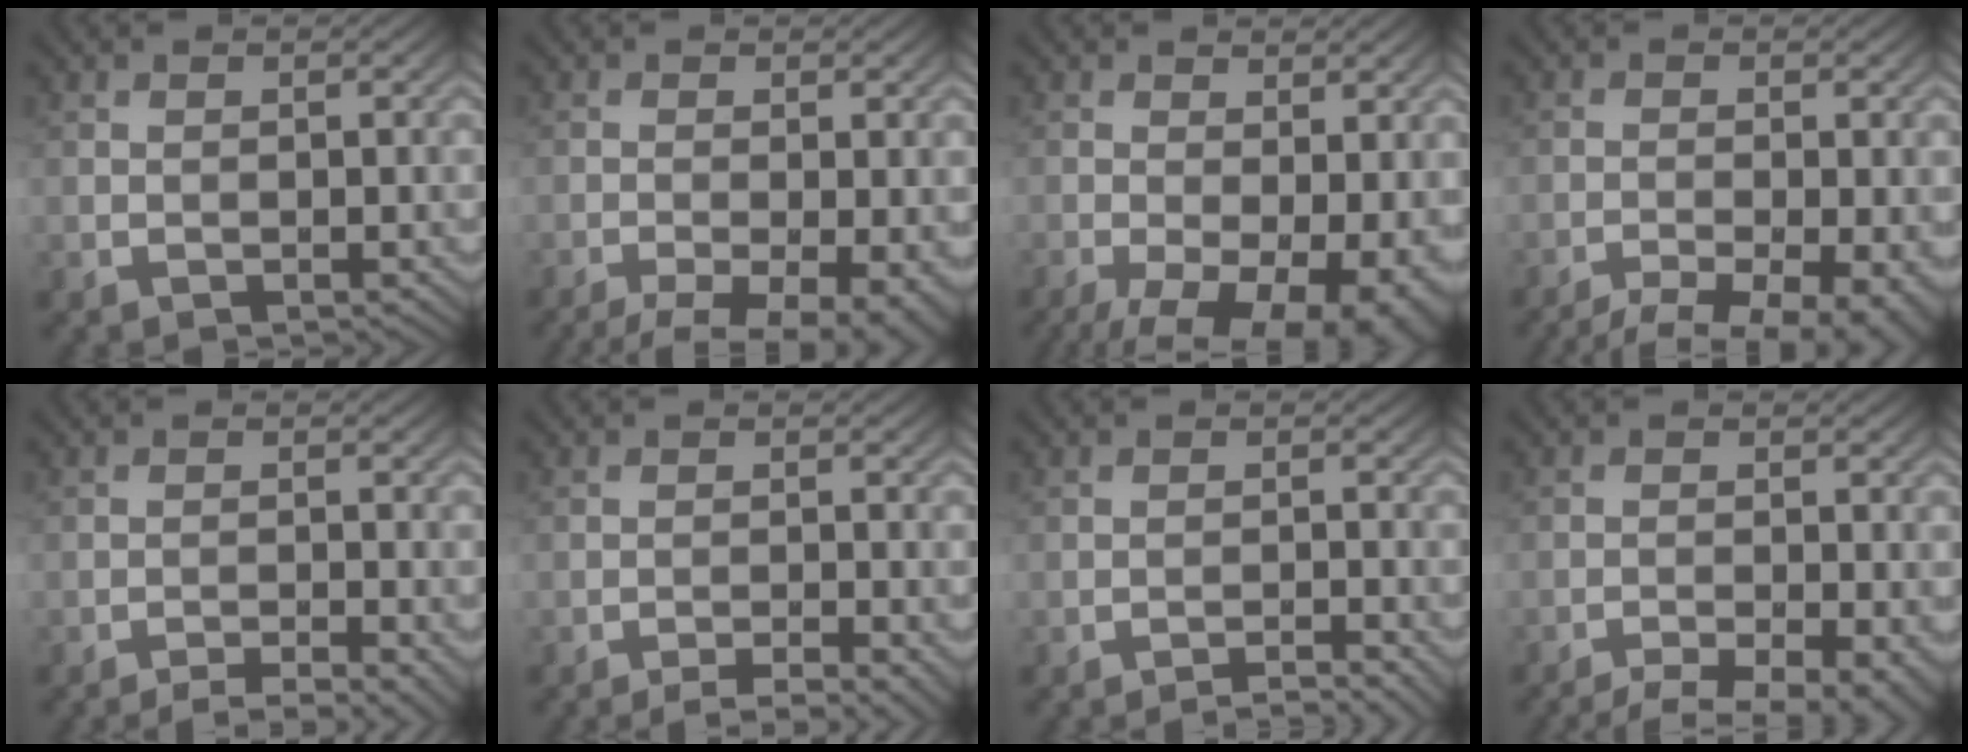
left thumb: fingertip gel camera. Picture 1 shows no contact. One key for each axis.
{"total": 8.8, "fx": -5.6, "fy": 2.8, "fz": 6.2, "tx": -0.108, "ty": -0.030, "tz": -0.071}
{"total": 12.8, "fx": -5.0, "fy": 5.9, "fz": 10.2, "tx": -0.177, "ty": -0.029, "tz": -0.062}
{"total": 10.3, "fx": -7.9, "fy": 2.9, "fz": 6.0, "tx": -0.091, "ty": -0.024, "tz": -0.097}
{"total": 4.6, "fx": -3.3, "fy": 0.7, "fz": 3.1, "tx": -0.050, "ty": 0.007, "tz": -0.056}
{"total": 4.3, "fx": -2.9, "fy": 0.7, "fz": 3.1, "tx": -0.047, "ty": 0.005, "tz": -0.048}
{"total": 2.9, "fx": -2.3, "fy": 0.2, "fz": 1.7, "tx": -0.025, "ty": 0.009, "tz": -0.043}
{"total": 8.1, "fx": -6.4, "fy": 1.7, "fz": 4.8, "tx": -0.077, "ty": -0.020, "tz": -0.086}